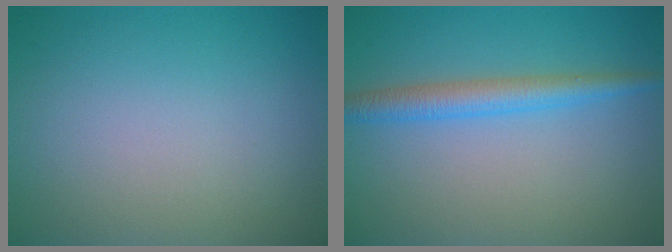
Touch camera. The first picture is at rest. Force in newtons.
{"total": 3.0, "press": 3.0, "slide": 0.1}